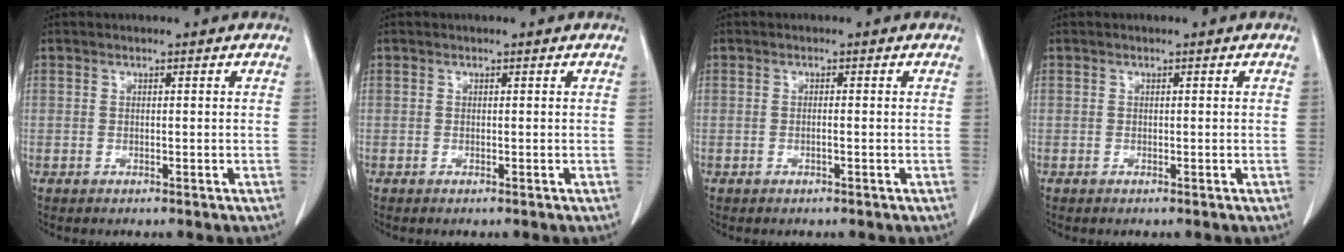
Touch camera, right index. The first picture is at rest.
{"total": 0.0}
{"total": 0.7, "force": [-0.2, 0.0, 0.6], "torque": [-0.011, 0.001, -0.003]}
{"total": 0.0}